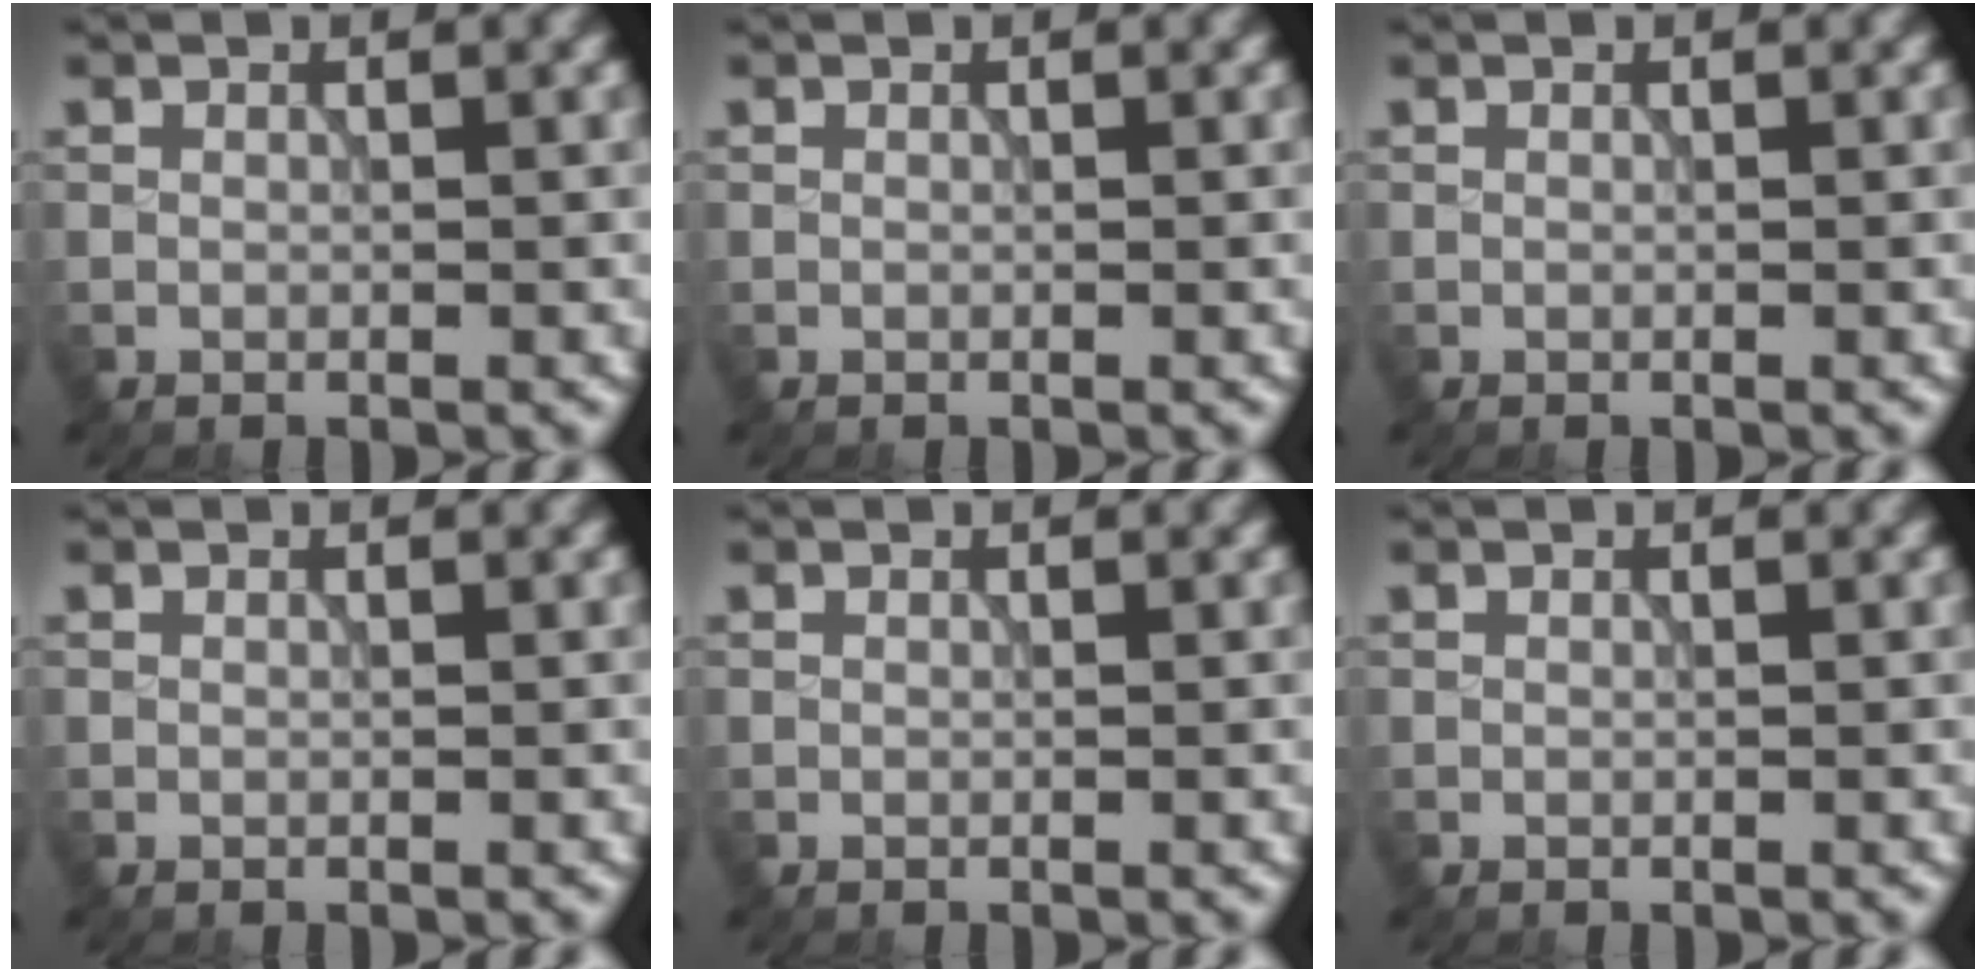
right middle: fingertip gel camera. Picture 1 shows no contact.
{"total": 0.0}
{"total": 0.0}
{"total": 0.0}
{"total": 0.0}
{"total": 0.0}